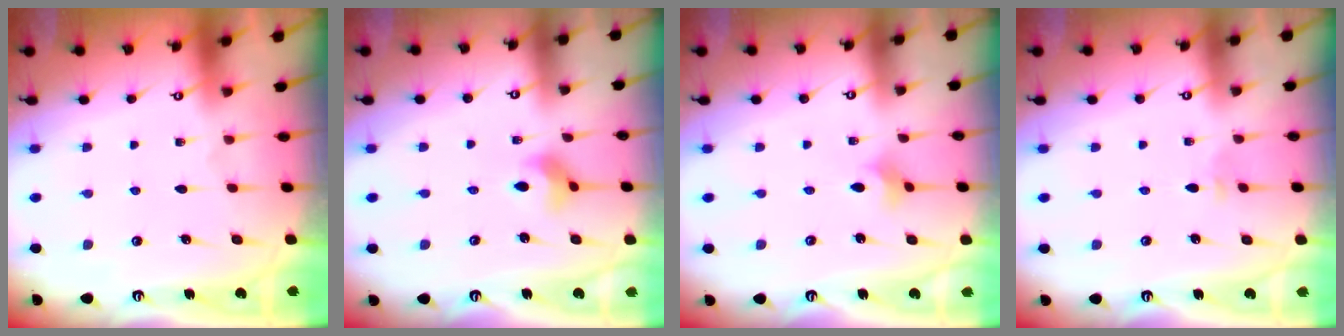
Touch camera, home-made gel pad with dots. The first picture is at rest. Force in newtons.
{"total": 4.6, "press": 4.6, "slide": 0.7}
{"total": 2.5, "press": 2.5, "slide": 0.4}
{"total": 2.8, "press": 2.7, "slide": 0.7}